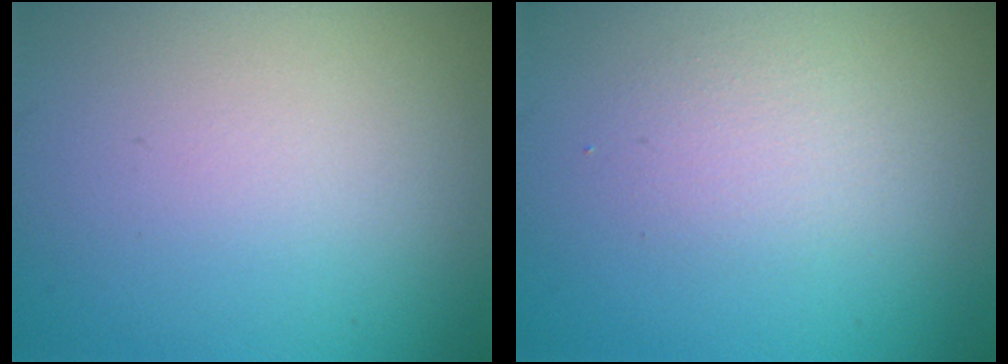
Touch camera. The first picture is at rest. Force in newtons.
{"total": 1.7, "press": 1.6, "slide": 0.1}